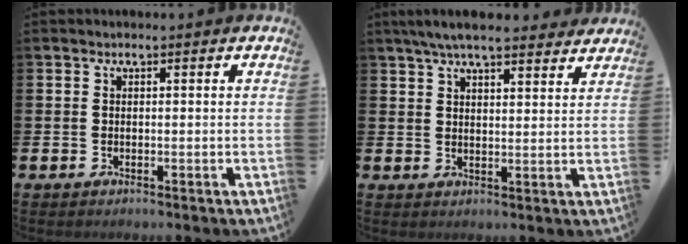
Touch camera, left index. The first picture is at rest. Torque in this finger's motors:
{"motor_torque": [1.03, -1.11, 0.51, 0.21]}